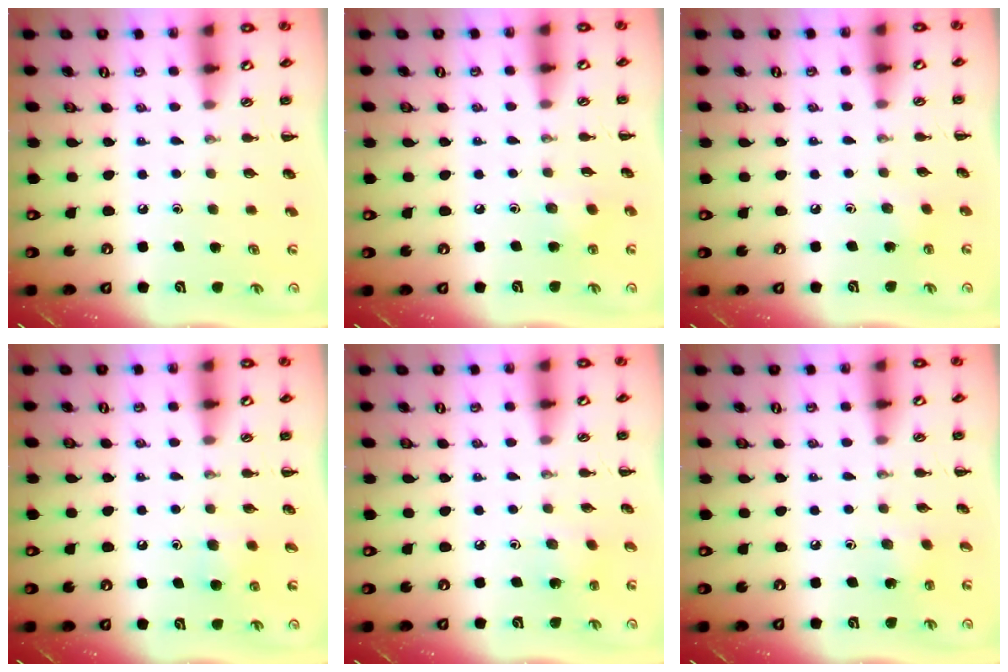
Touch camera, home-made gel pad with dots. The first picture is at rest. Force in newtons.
{"total": 4.1, "press": 3.9, "slide": 1.2}
{"total": 2.2, "press": 2.0, "slide": 0.8}
{"total": 4.1, "press": 3.8, "slide": 1.5}
{"total": 1.8, "press": 1.6, "slide": 0.6}
{"total": 3.1, "press": 2.9, "slide": 0.9}